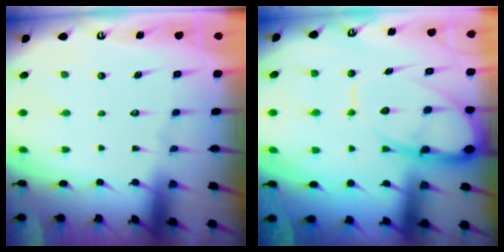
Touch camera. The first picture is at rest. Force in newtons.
{"total": 12.3, "press": 12.3, "slide": 1.3}